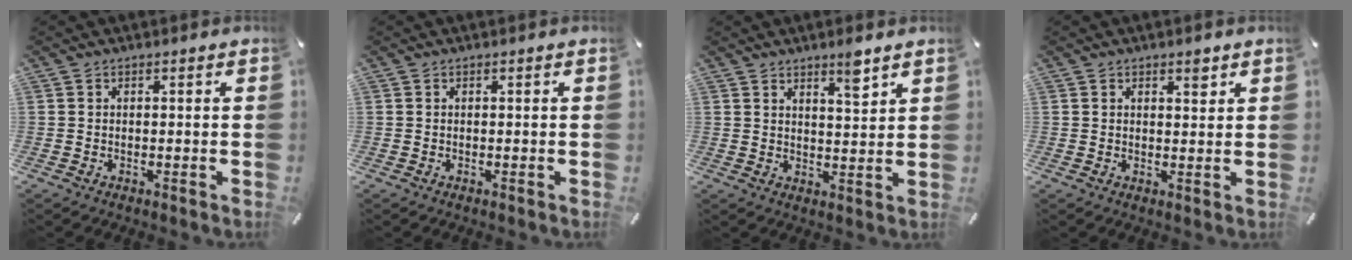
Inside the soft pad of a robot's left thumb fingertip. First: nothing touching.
{"total": 0.0}
{"total": 5.1, "force": [4.1, 0.9, 2.8], "torque": [-0.034, -0.028, 0.067]}
{"total": 2.1, "force": [1.4, 1.0, 1.2], "torque": [-0.010, -0.005, 0.022]}